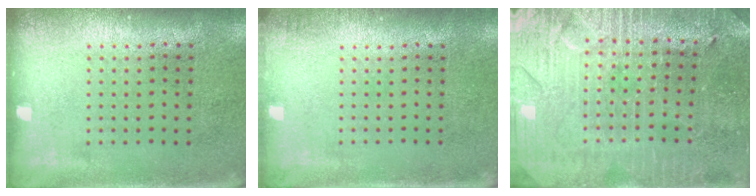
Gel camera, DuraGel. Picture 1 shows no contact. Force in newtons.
{"total": 0.9, "press": 0.9, "slide": 0.2}
{"total": 3.3, "press": 3.2, "slide": 0.5}